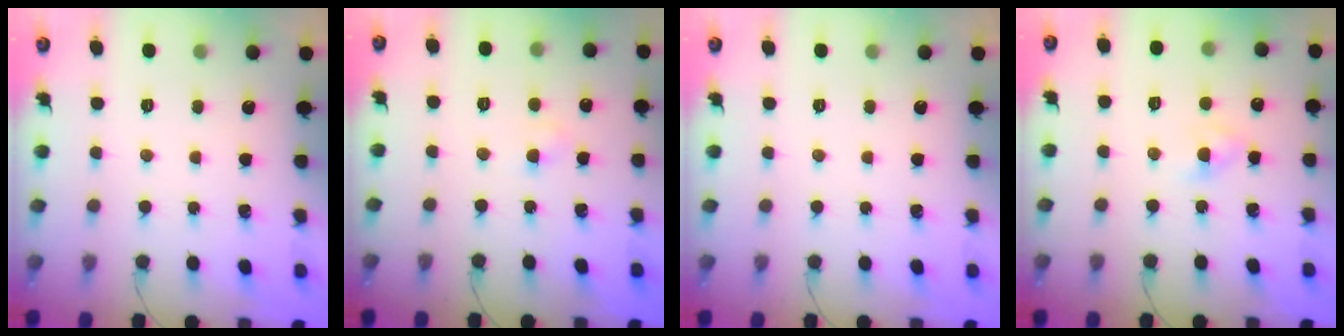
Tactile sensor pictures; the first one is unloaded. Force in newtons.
{"total": 1.9, "press": 1.7, "slide": 0.8}
{"total": 0.0}
{"total": 1.9, "press": 1.7, "slide": 0.8}